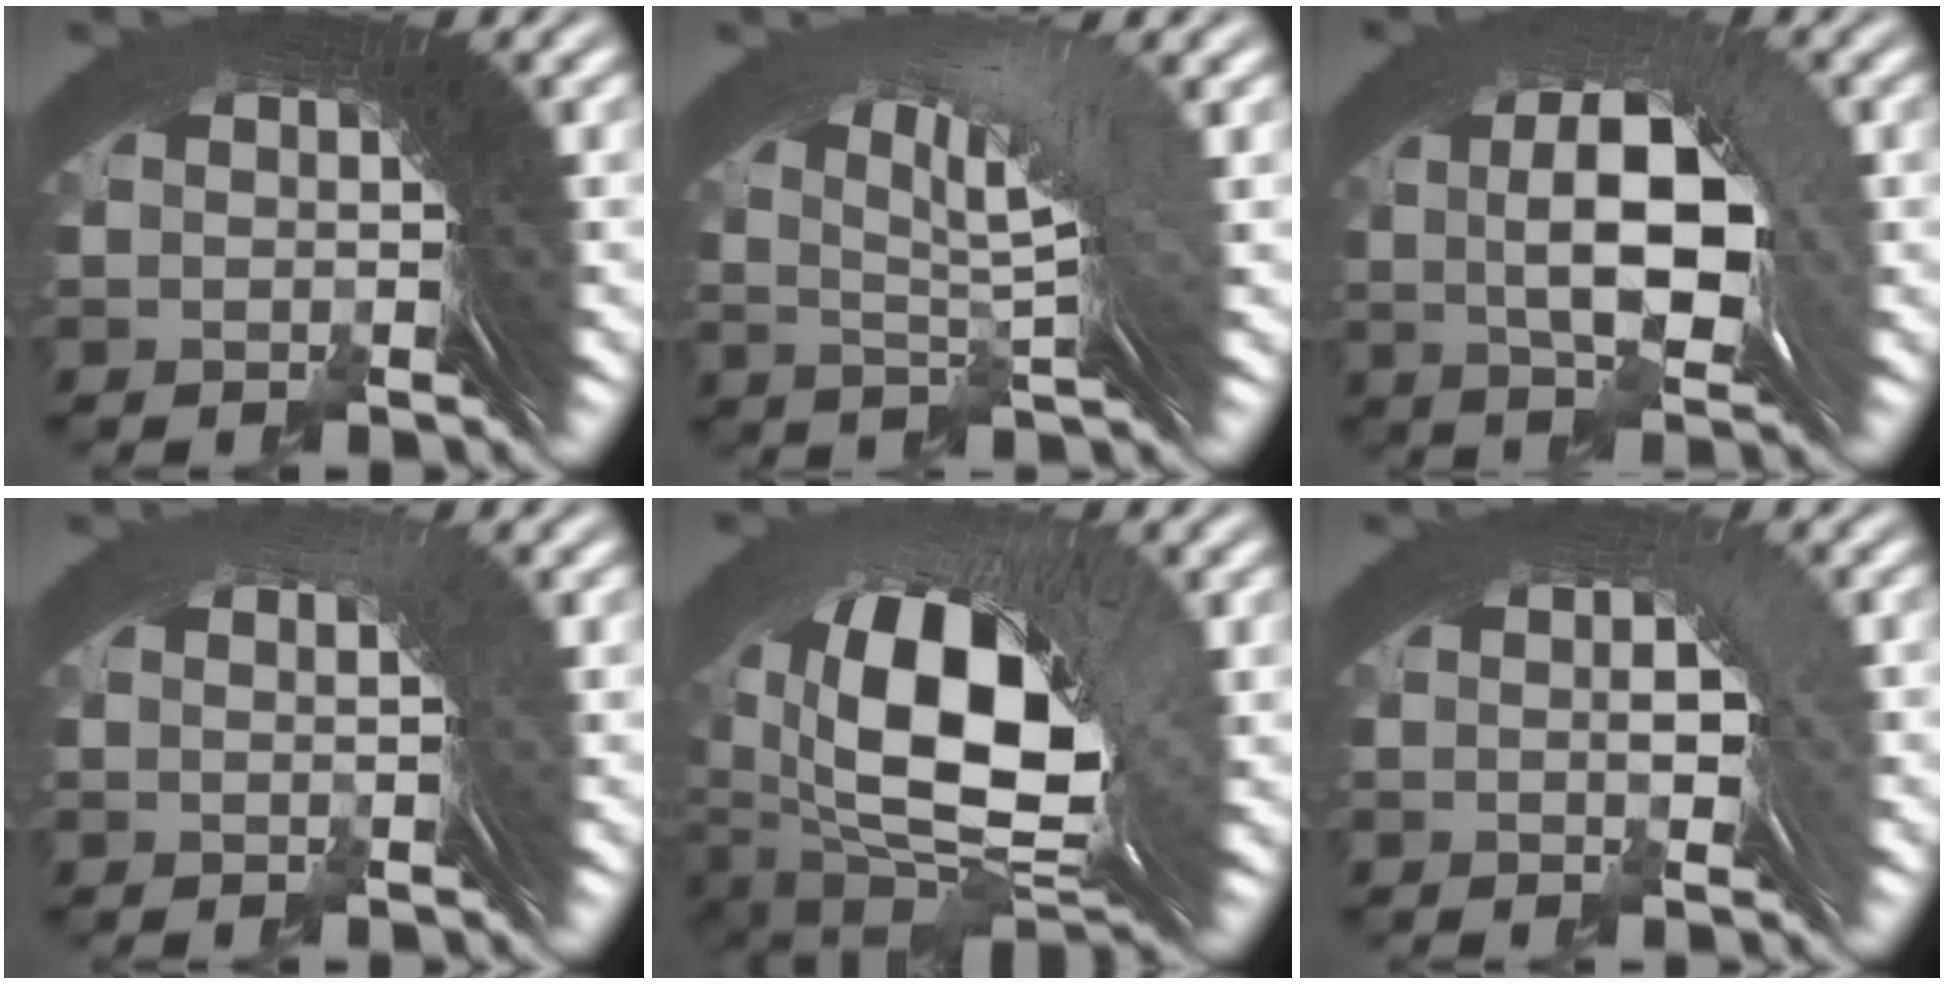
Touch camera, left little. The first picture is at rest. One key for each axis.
{"total": 4.5, "fx": 2.1, "fy": 0.2, "fz": 3.9, "tx": -0.056, "ty": 0.012, "tz": 0.034}
{"total": 7.1, "fx": 1.2, "fy": 3.0, "fz": 6.3, "tx": -0.101, "ty": 0.002, "tz": 0.025}
{"total": 0.9, "fx": 0.0, "fy": -0.8, "fz": 0.4, "tx": -0.004, "ty": 0.012, "tz": -0.002}
{"total": 12.4, "fx": -0.9, "fy": 7.7, "fz": 9.7, "tx": -0.180, "ty": -0.040, "tz": 0.010}
{"total": 1.3, "fx": 0.1, "fy": 0.3, "fz": 1.3, "tx": -0.026, "ty": 0.004, "tz": 0.006}